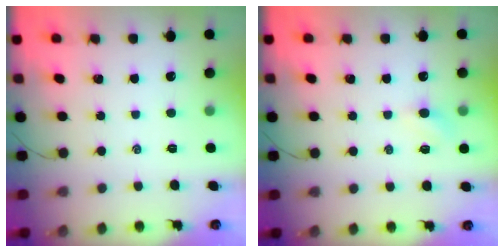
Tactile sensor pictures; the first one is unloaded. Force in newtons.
{"total": 3.6, "press": 3.4, "slide": 1.1}